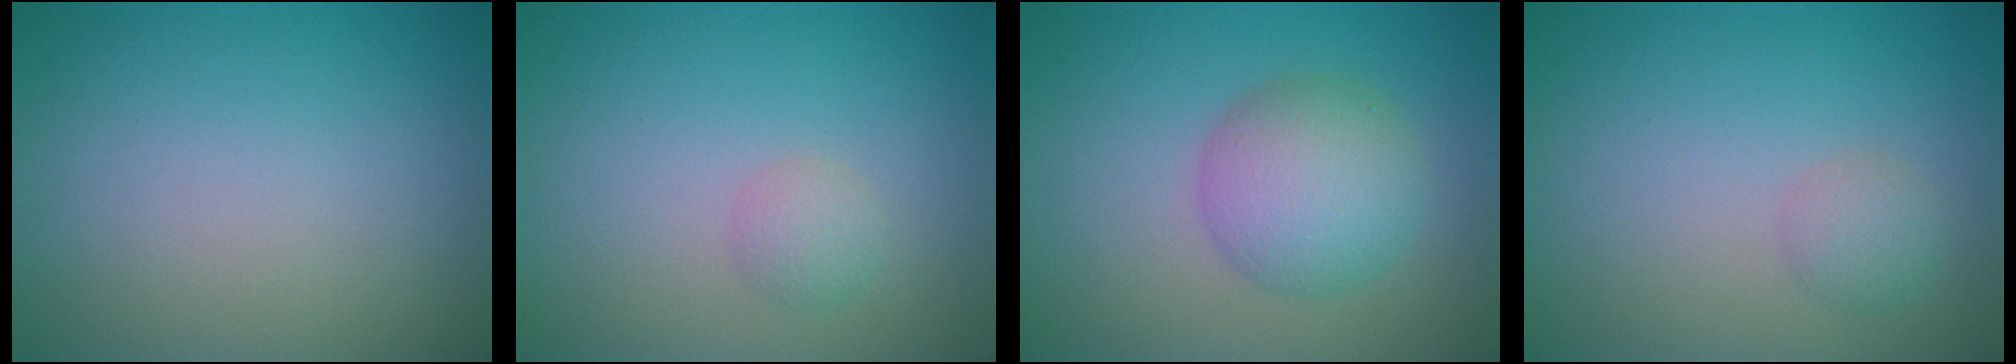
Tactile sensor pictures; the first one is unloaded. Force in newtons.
{"total": 1.4, "press": 1.4, "slide": 0.0}
{"total": 5.2, "press": 5.2, "slide": 0.3}
{"total": 1.6, "press": 1.6, "slide": 0.1}